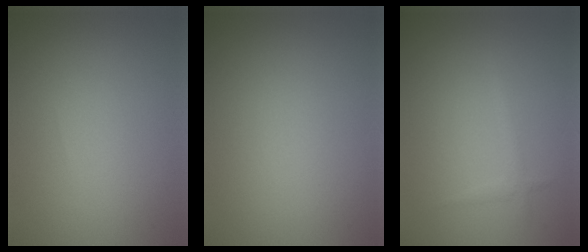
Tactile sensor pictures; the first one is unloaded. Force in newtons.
{"total": 0.0}
{"total": 1.0, "press": 1.0, "slide": 0.1}